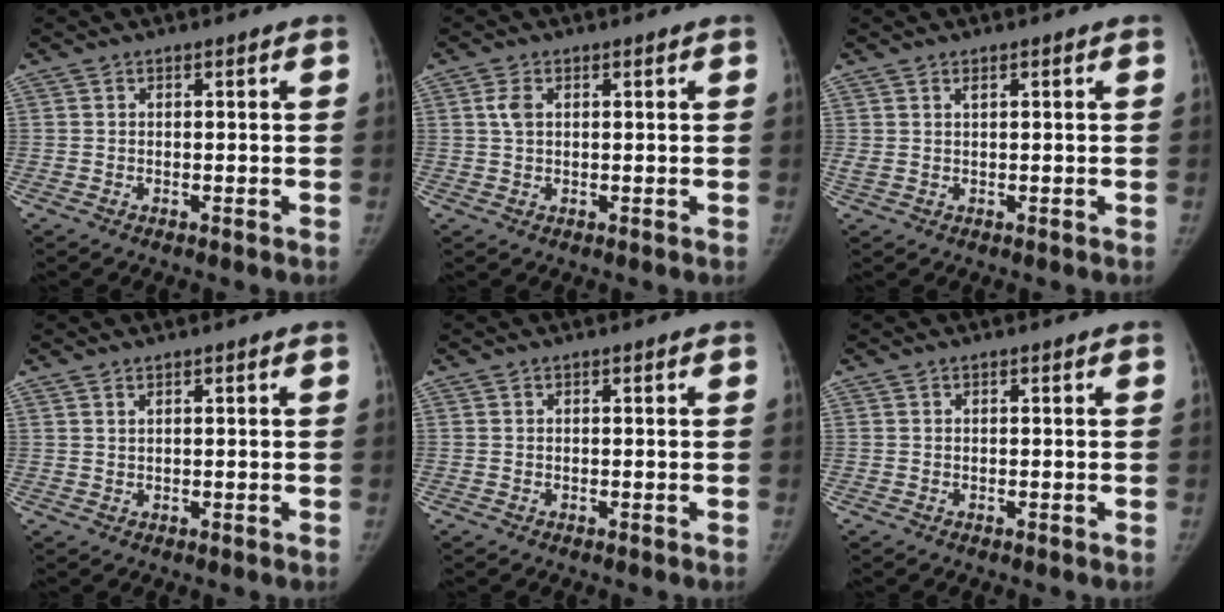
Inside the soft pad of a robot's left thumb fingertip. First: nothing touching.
{"total": 2.4, "force": [0.8, 1.4, 1.8], "torque": [-0.037, 0.004, 0.015]}
{"total": 1.0, "force": [0.6, 0.3, 0.8], "torque": [-0.021, 0.004, 0.019]}
{"total": 0.5, "force": [0.5, 0.0, 0.1], "torque": [-0.002, -0.001, 0.013]}
{"total": 0.0}
{"total": 0.0}